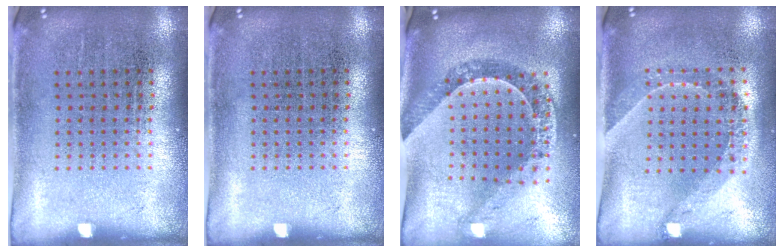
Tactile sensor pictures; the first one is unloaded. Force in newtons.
{"total": 0.0}
{"total": 1.1, "press": 1.1, "slide": 0.3}
{"total": 1.6, "press": 1.3, "slide": 1.0}